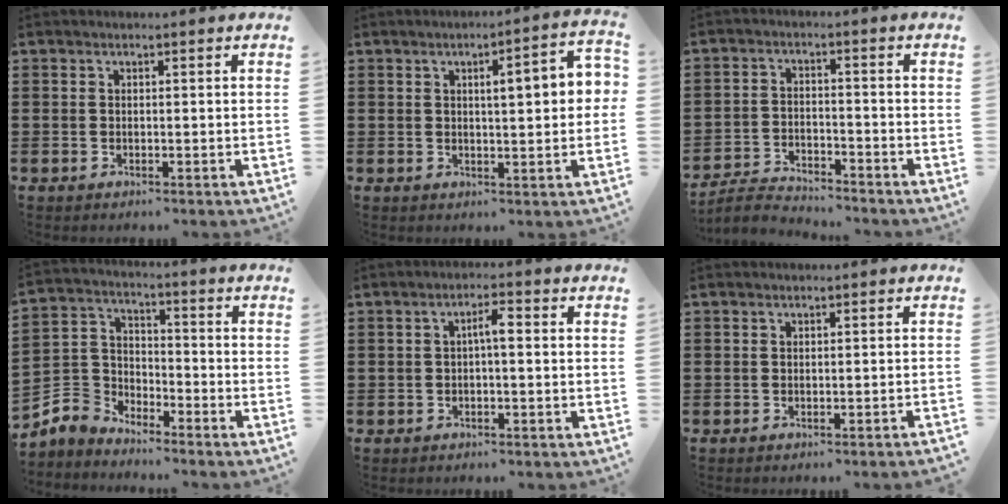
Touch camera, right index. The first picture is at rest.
{"total": 5.4, "force": [0.9, 1.2, 5.2], "torque": [-0.083, -0.001, 0.008]}
{"total": 3.2, "force": [-3.1, 0.5, 0.4], "torque": [-0.020, 0.004, -0.069]}
{"total": 4.7, "force": [-3.8, 2.8, -0.1], "torque": [-0.039, -0.003, -0.089]}
{"total": 2.6, "force": [-0.1, 0.6, 2.5], "torque": [-0.048, 0.007, -0.006]}
{"total": 0.8, "force": [-0.6, -0.2, 0.4], "torque": [-0.008, -0.002, -0.013]}